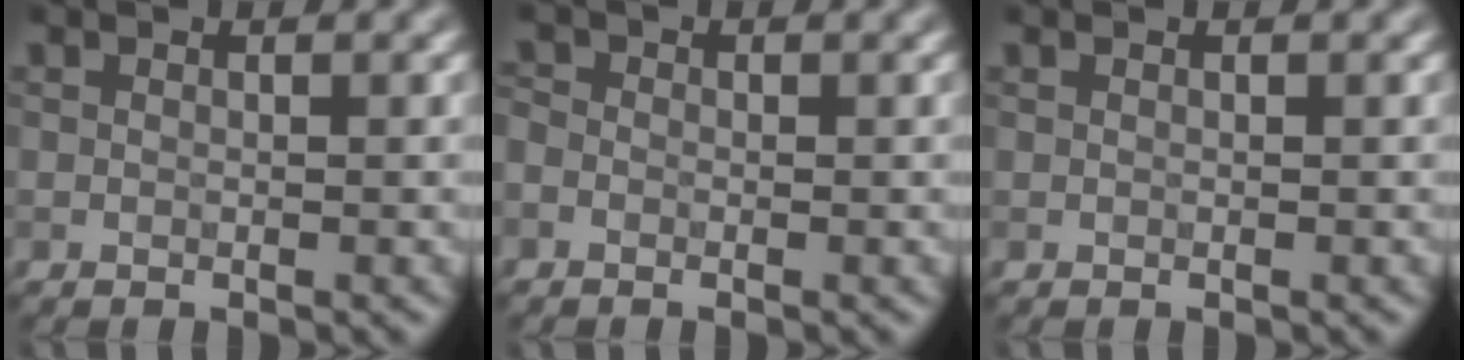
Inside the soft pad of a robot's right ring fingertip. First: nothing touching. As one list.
[{"total": 1.0, "force": [-0.5, 0.7, 0.5], "torque": [-0.012, -0.002, -0.013]}, {"total": 0.0}]